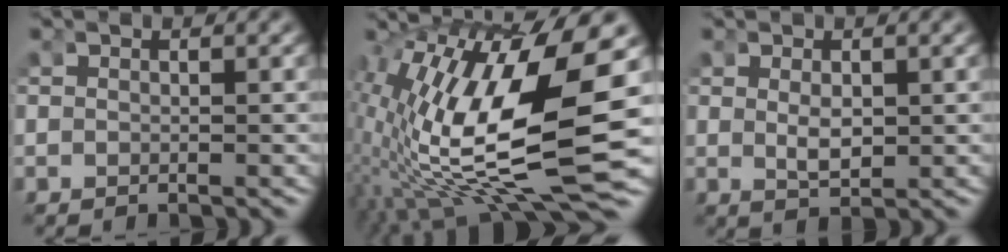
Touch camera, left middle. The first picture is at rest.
{"total": 17.3, "force": [-1.5, 7.0, 15.7], "torque": [-0.245, -0.003, -0.014]}
{"total": 1.9, "force": [0.0, 0.8, 1.7], "torque": [-0.038, -0.015, 0.013]}